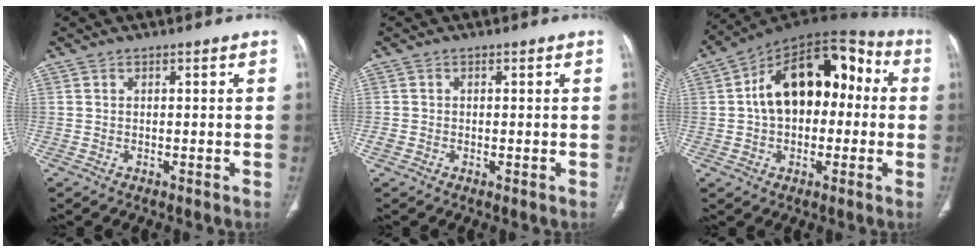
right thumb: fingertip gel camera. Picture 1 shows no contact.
{"total": 1.3, "force": [-0.3, 0.9, 0.9], "torque": [-0.017, -0.001, -0.005]}
{"total": 18.9, "force": [1.4, 11.9, 14.6], "torque": [-0.195, 0.050, 0.014]}